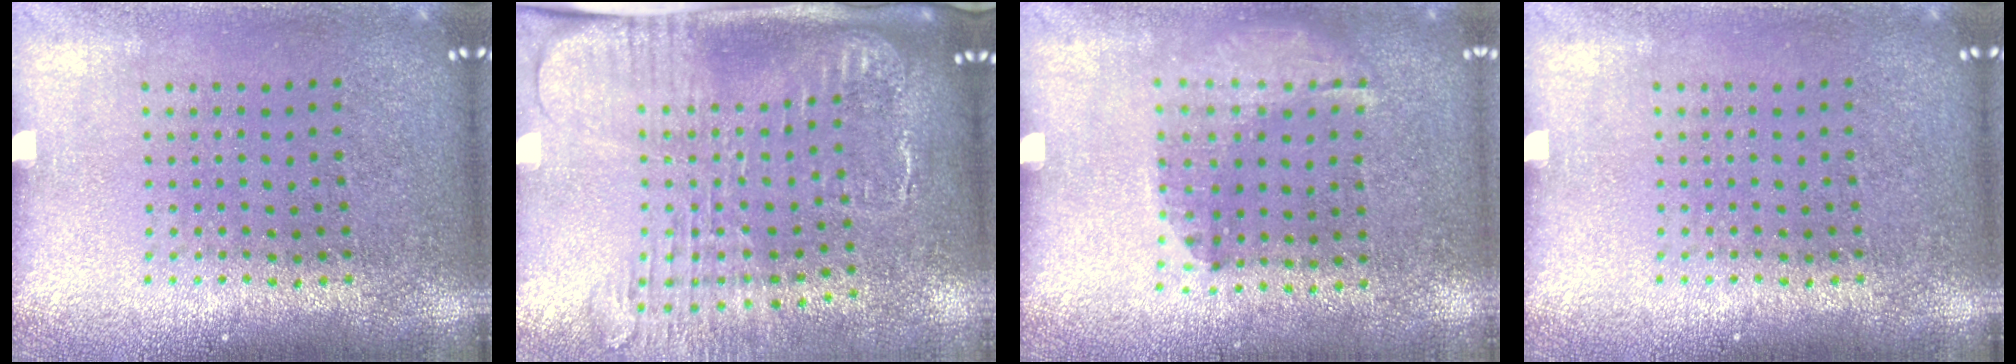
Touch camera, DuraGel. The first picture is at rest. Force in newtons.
{"total": 2.6, "press": 2.0, "slide": 1.7}
{"total": 1.3, "press": 0.8, "slide": 1.0}
{"total": 0.0}